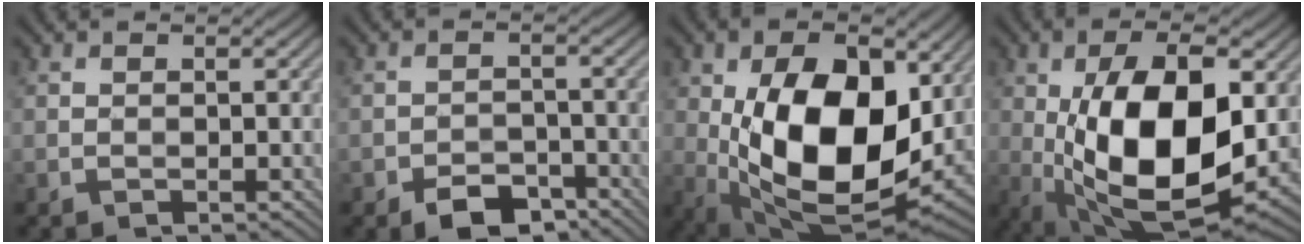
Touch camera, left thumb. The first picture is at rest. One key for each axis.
{"total": 5.3, "fx": -3.7, "fy": 2.7, "fz": 2.6, "tx": -0.041, "ty": -0.003, "tz": -0.068}
{"total": 17.4, "fx": 0.7, "fy": 10.2, "fz": 14.1, "tx": -0.244, "ty": -0.026, "tz": 0.019}
{"total": 16.5, "fx": -0.5, "fy": 8.0, "fz": 14.5, "tx": -0.261, "ty": -0.014, "tz": -0.004}